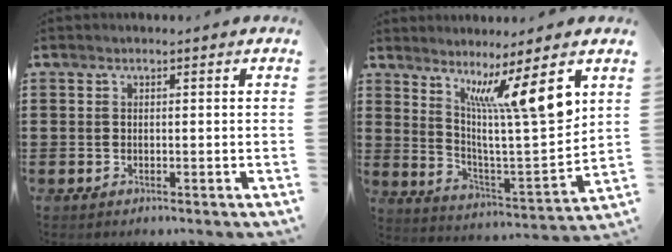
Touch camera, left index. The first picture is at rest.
{"total": 11.6, "force": [7.0, 0.9, 9.2], "torque": [-0.161, -0.039, 0.110]}